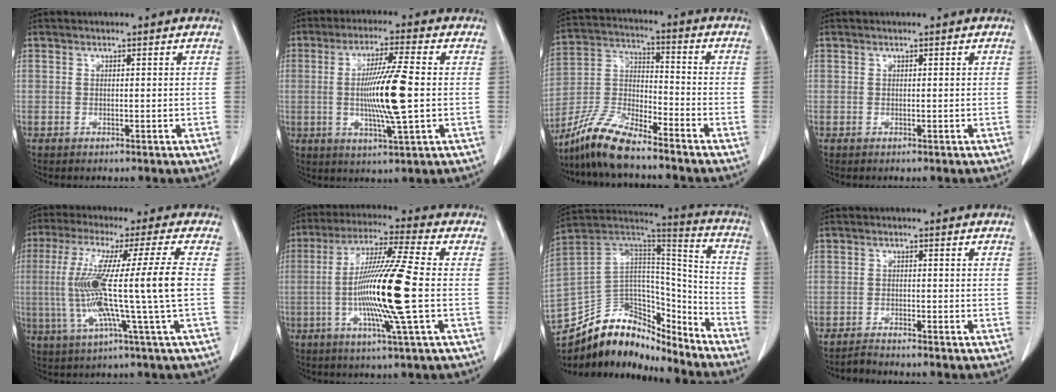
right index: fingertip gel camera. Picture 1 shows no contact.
{"total": 10.7, "force": [-0.5, -0.2, 10.7], "torque": [-0.202, -0.010, -0.011]}
{"total": 10.5, "force": [-8.9, 1.7, 5.2], "torque": [-0.112, -0.003, -0.177]}
{"total": 0.0}
{"total": 15.3, "force": [-0.9, -1.8, 15.1], "torque": [-0.283, 0.001, -0.021]}
{"total": 14.8, "force": [-2.1, -1.3, 14.6], "torque": [-0.279, -0.012, -0.048]}
{"total": 22.1, "force": [-18.0, 9.9, 8.0], "torque": [-0.167, 0.053, -0.298]}
{"total": 1.8, "force": [-1.8, -0.4, -0.1], "torque": [0.000, -0.009, -0.034]}